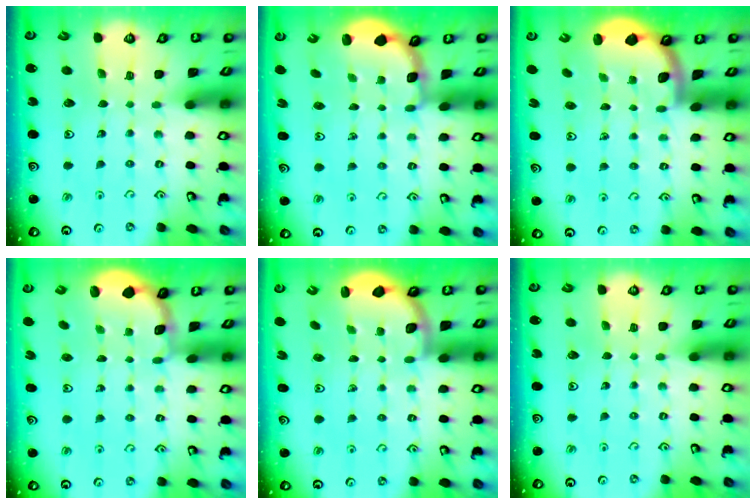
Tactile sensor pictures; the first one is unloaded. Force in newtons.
{"total": 2.7, "press": 2.3, "slide": 1.4}
{"total": 1.6, "press": 1.6, "slide": 0.1}
{"total": 1.9, "press": 1.8, "slide": 0.7}
{"total": 3.4, "press": 2.7, "slide": 2.1}
{"total": 0.0}